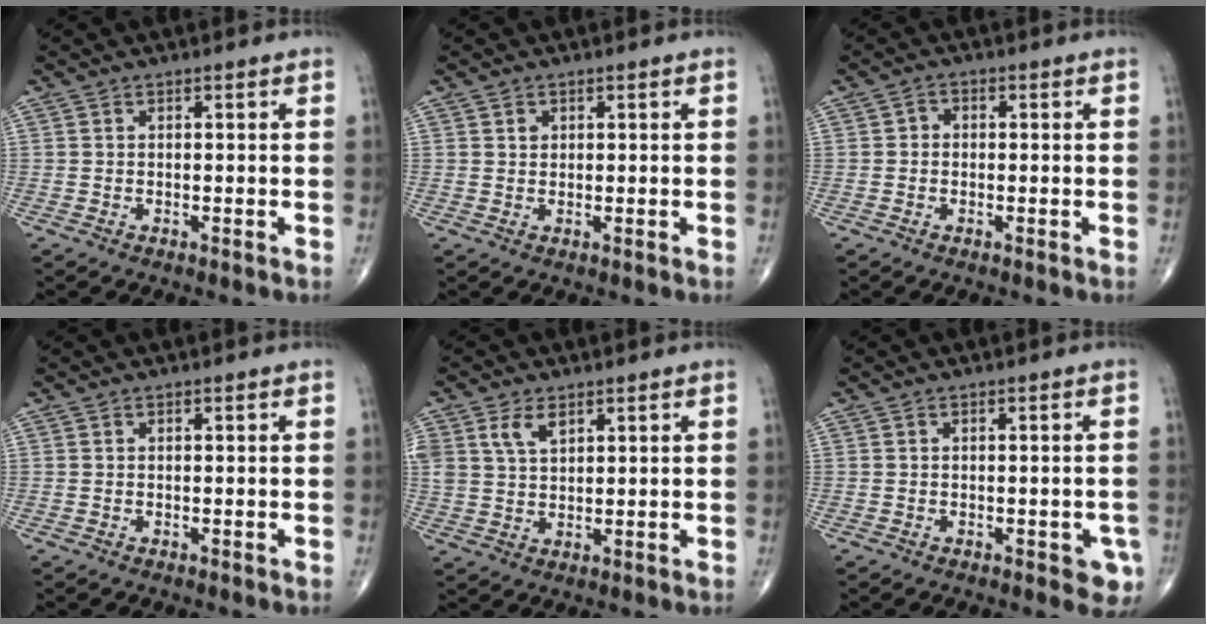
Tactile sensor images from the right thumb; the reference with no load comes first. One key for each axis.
{"total": 1.3, "fx": 0.6, "fy": 1.1, "fz": 0.4, "tx": 0.000, "ty": -0.002, "tz": 0.009}
{"total": 1.8, "fx": -0.1, "fy": 1.5, "fz": 0.9, "tx": -0.004, "ty": 0.008, "tz": -0.007}
{"total": 0.0}
{"total": 5.3, "fx": 2.7, "fy": 3.0, "fz": 3.4, "tx": -0.059, "ty": -0.008, "tz": 0.059}
{"total": 4.2, "fx": -1.7, "fy": 1.9, "fz": 3.4, "tx": -0.019, "ty": 0.001, "tz": -0.017}